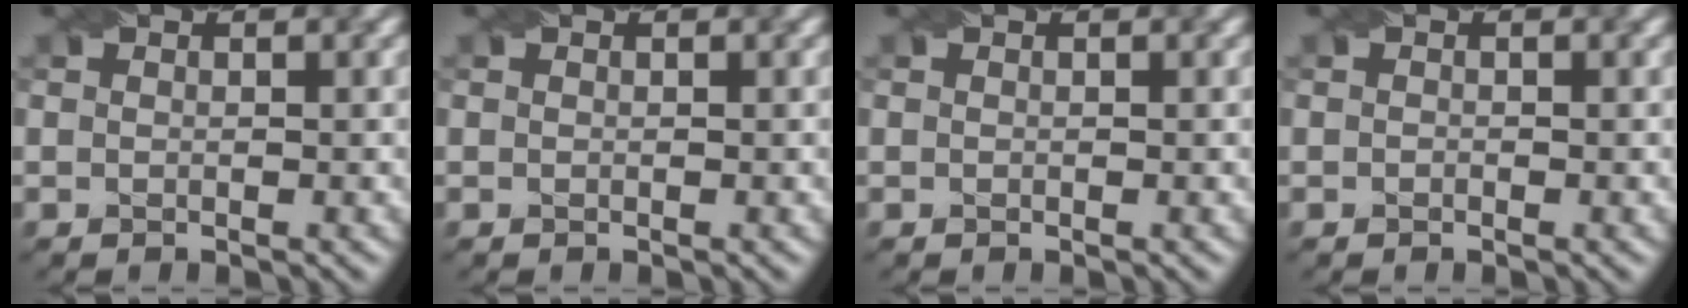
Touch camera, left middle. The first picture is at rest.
{"total": 0.0}
{"total": 0.0}
{"total": 0.0}